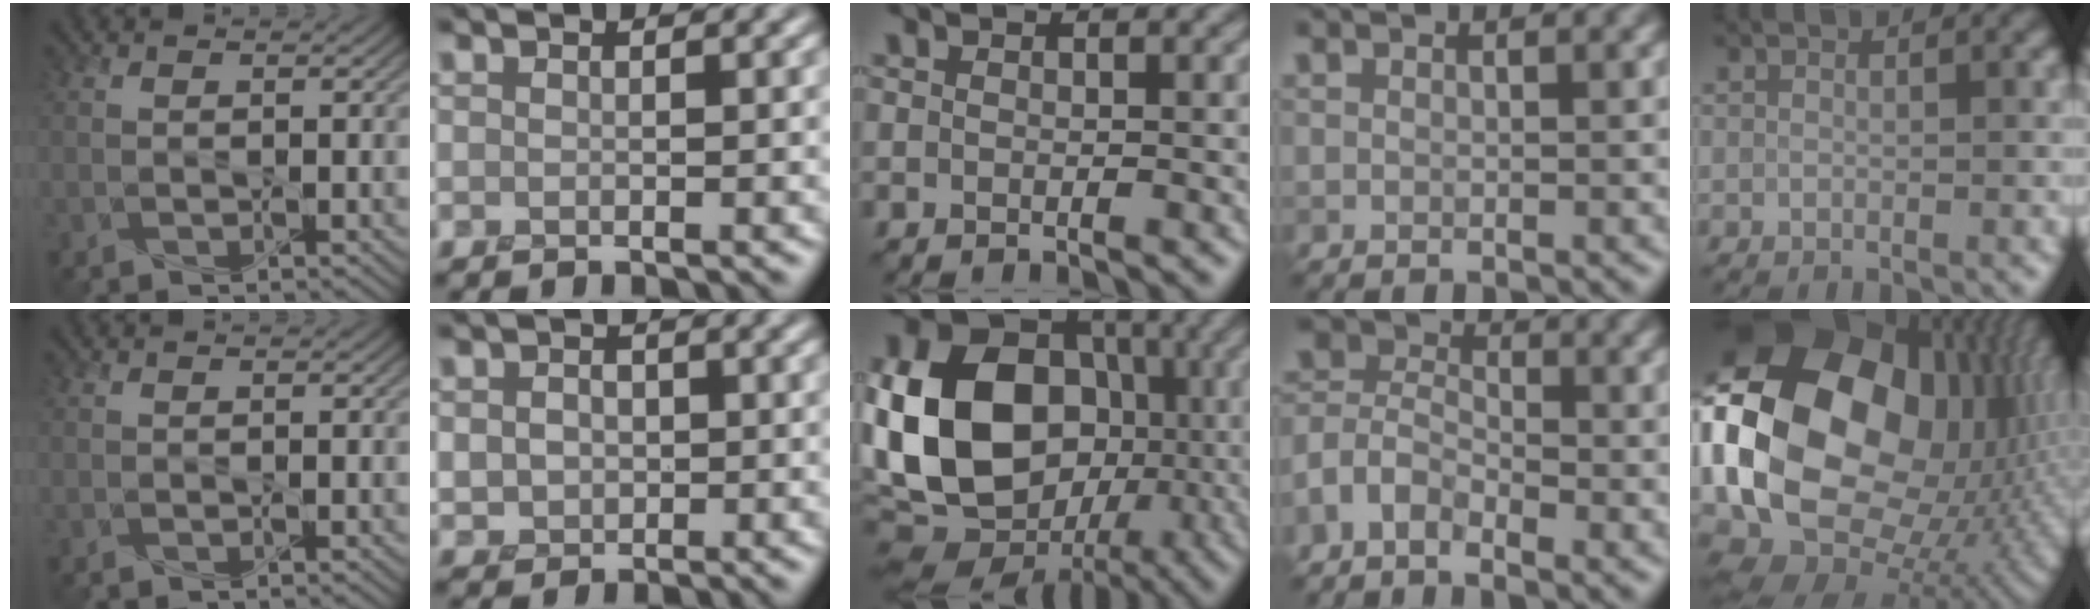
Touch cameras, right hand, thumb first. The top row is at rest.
{"index": {"total": 3.4, "force": [0.0, 2.9, 1.8], "torque": [-0.027, 0.000, -0.006]}, "middle": {"total": 18.7, "force": [-1.1, 14.6, 11.7], "torque": [-0.253, 0.001, -0.019]}, "ring": {"total": 4.2, "force": [-2.4, 2.5, 2.3], "torque": [-0.046, 0.003, -0.063]}, "little": {"total": 22.7, "force": [1.9, 16.8, 15.1], "torque": [-0.322, -0.011, 0.031]}}